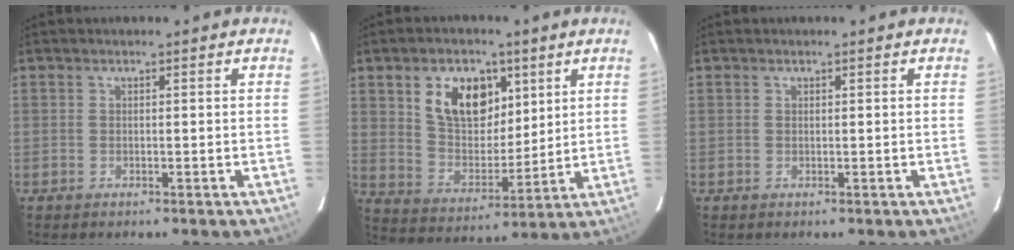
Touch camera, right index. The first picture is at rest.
{"total": 13.2, "force": [5.8, 8.2, 8.6], "torque": [-0.154, 0.012, 0.115]}
{"total": 0.0}